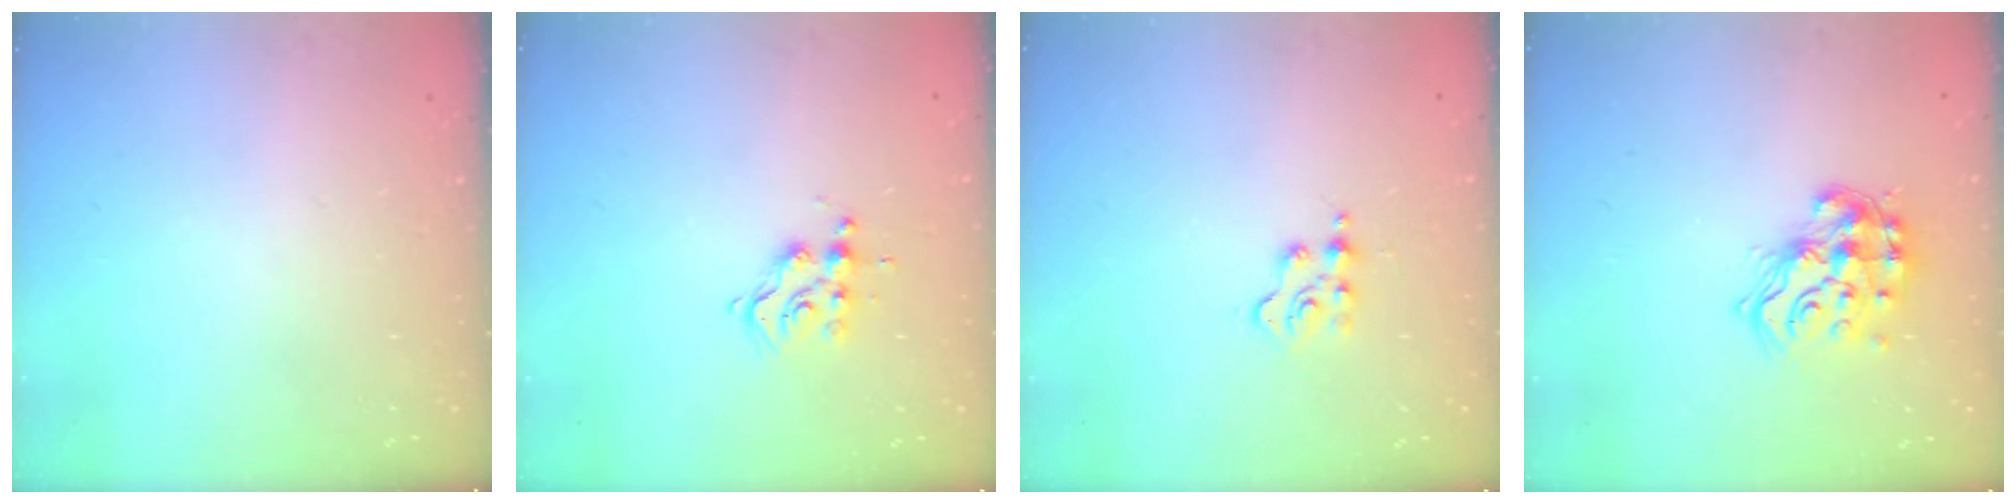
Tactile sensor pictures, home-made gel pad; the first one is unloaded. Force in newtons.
{"total": 6.9, "press": 6.9, "slide": 0.7}
{"total": 2.6, "press": 2.6, "slide": 0.4}
{"total": 15.5, "press": 15.3, "slide": 1.9}